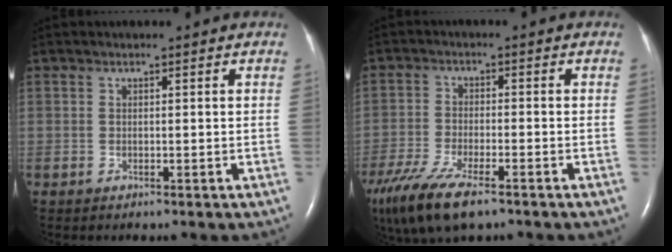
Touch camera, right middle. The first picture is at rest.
{"total": 13.6, "force": [-9.5, 3.8, 9.1], "torque": [-0.204, -0.034, -0.164]}